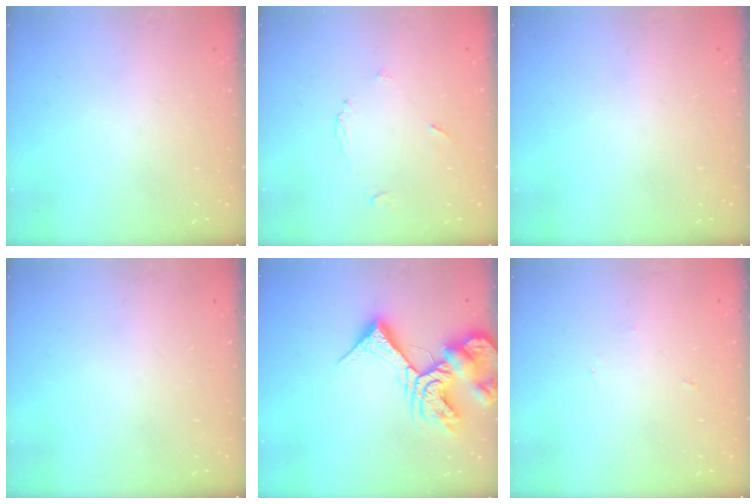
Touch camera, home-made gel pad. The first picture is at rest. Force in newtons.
{"total": 3.6, "press": 3.6, "slide": 0.4}
{"total": 0.0}
{"total": 0.0}
{"total": 15.0, "press": 14.9, "slide": 1.8}
{"total": 2.4, "press": 2.4, "slide": 0.2}